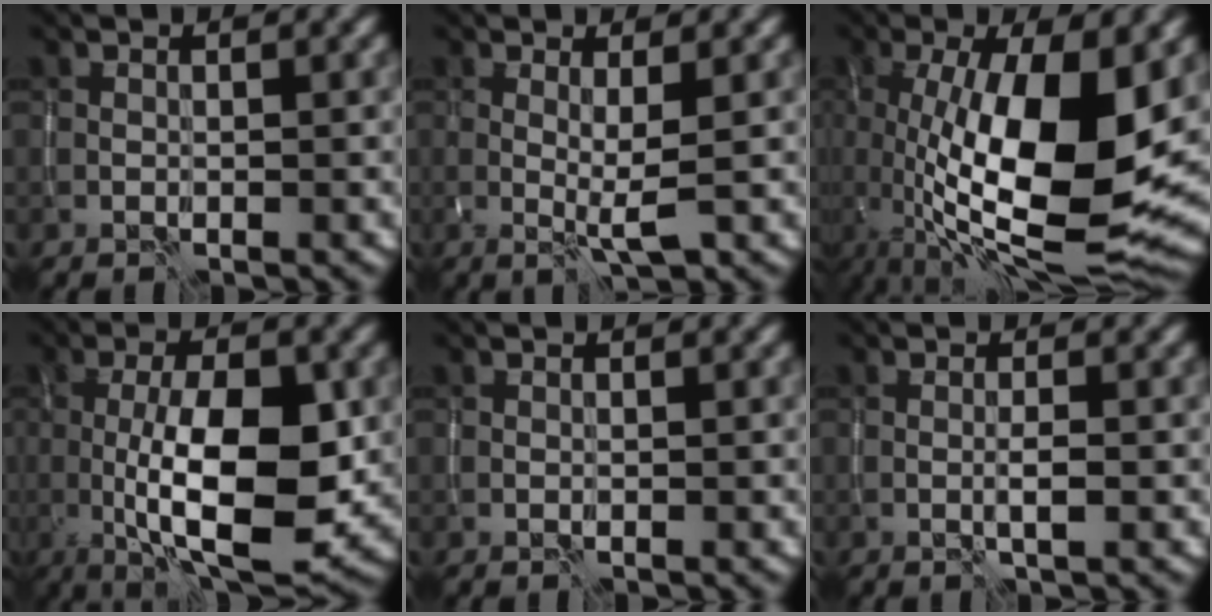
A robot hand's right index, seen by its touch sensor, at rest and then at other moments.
{"total": 2.3, "force": [0.1, 0.2, 2.3], "torque": [-0.044, -0.012, 0.004]}
{"total": 13.7, "force": [0.1, 4.8, 12.9], "torque": [-0.207, -0.013, -0.002]}
{"total": 10.6, "force": [-1.1, 3.6, 10.0], "torque": [-0.165, -0.009, -0.016]}
{"total": 0.0}
{"total": 1.0, "force": [-0.3, -0.1, 1.0], "torque": [-0.022, 0.000, -0.006]}